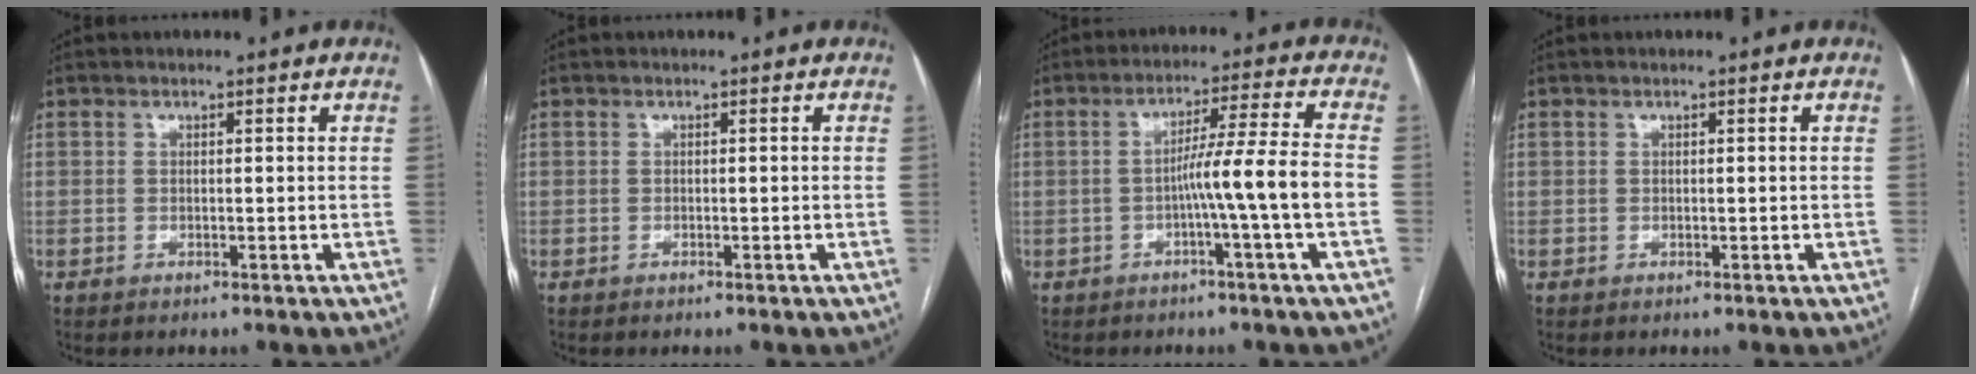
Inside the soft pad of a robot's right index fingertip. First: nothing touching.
{"total": 0.0}
{"total": 8.4, "force": [-2.3, -1.9, 7.9], "torque": [-0.129, 0.012, -0.036]}
{"total": 0.0}